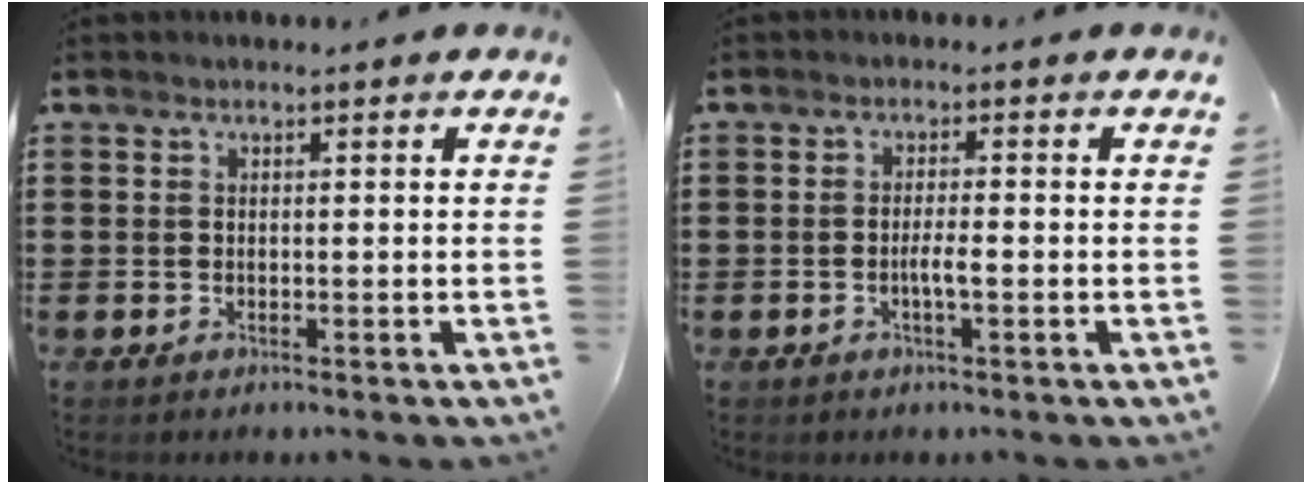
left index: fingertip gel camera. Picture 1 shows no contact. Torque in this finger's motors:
{"motor_torque": [0.11, 0.05, 0.25, 0.03]}